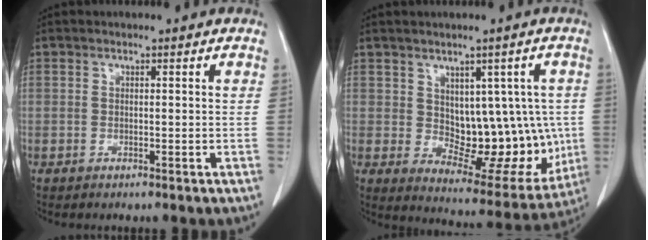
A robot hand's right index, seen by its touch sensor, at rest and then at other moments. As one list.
[{"total": 13.5, "force": [0.5, 7.3, 11.4], "torque": [-0.125, 0.007, 0.034]}]